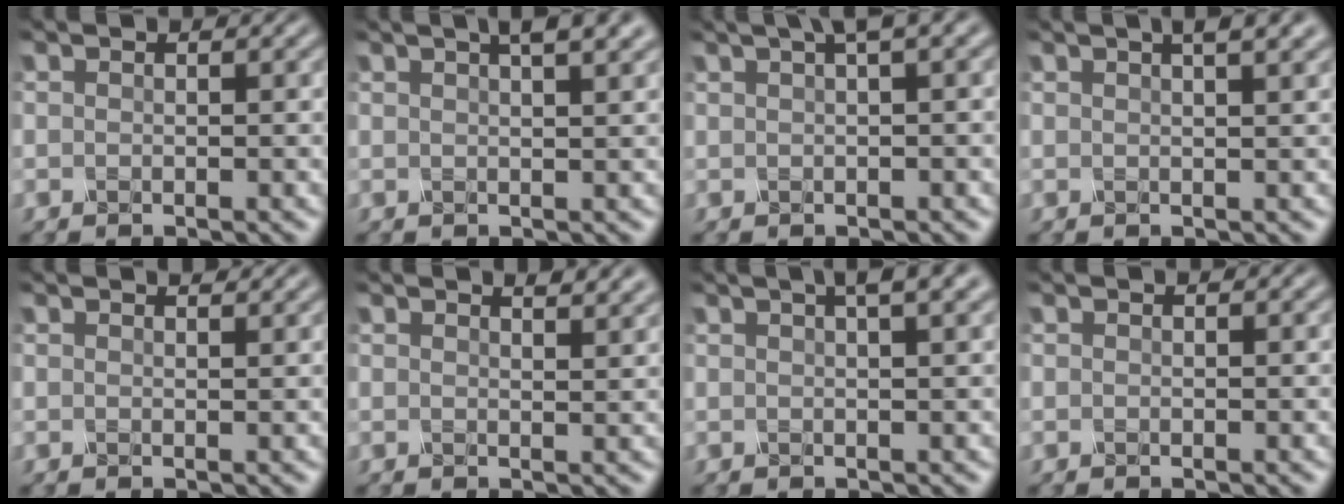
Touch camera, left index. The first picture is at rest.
{"total": 5.4, "force": [3.2, 2.0, 3.9], "torque": [-0.027, 0.025, 0.013]}
{"total": 3.4, "force": [1.9, 0.5, 2.8], "torque": [-0.042, 0.019, 0.032]}
{"total": 4.4, "force": [2.5, 1.6, 3.2], "torque": [-0.023, 0.019, 0.008]}
{"total": 1.1, "force": [1.0, 0.2, 0.4], "torque": [-0.010, -0.001, 0.010]}
{"total": 2.7, "force": [2.2, 0.7, 1.3], "torque": [-0.009, 0.011, 0.015]}
{"total": 3.9, "force": [2.3, 1.0, 3.0], "torque": [-0.027, 0.011, 0.017]}
{"total": 0.0}